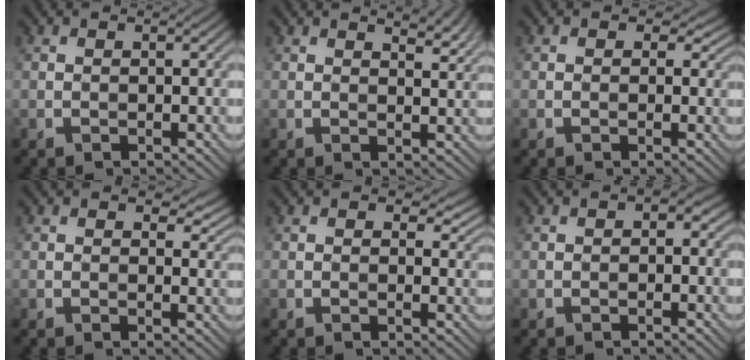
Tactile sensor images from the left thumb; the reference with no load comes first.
{"total": 4.2, "force": [3.2, 1.1, 2.5], "torque": [-0.047, 0.000, 0.053]}
{"total": 3.0, "force": [1.0, 2.2, 1.7], "torque": [-0.028, -0.006, 0.007]}
{"total": 3.6, "force": [2.0, 2.0, 2.3], "torque": [-0.035, -0.006, 0.028]}
{"total": 3.3, "force": [1.7, 2.0, 2.1], "torque": [-0.033, -0.005, 0.021]}
{"total": 1.6, "force": [-0.1, 1.1, 1.2], "torque": [-0.015, -0.002, -0.001]}